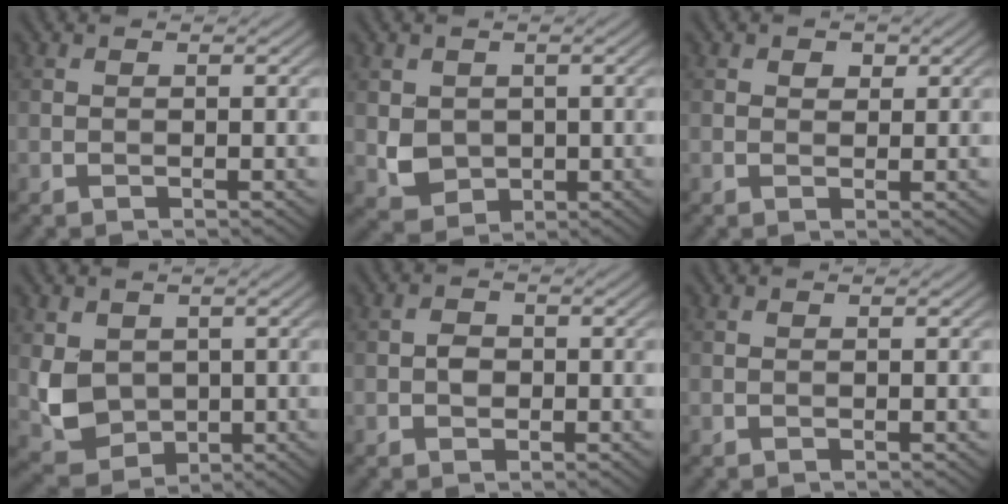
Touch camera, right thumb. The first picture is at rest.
{"total": 3.8, "force": [0.4, 3.4, 1.7], "torque": [-0.049, -0.011, 0.013]}
{"total": 1.3, "force": [0.6, 1.0, 0.6], "torque": [-0.010, 0.000, 0.010]}
{"total": 5.7, "force": [0.6, 4.9, 3.0], "torque": [-0.081, -0.013, 0.014]}
{"total": 1.7, "force": [-0.4, 1.4, 0.9], "torque": [-0.019, 0.000, -0.011]}
{"total": 0.0}